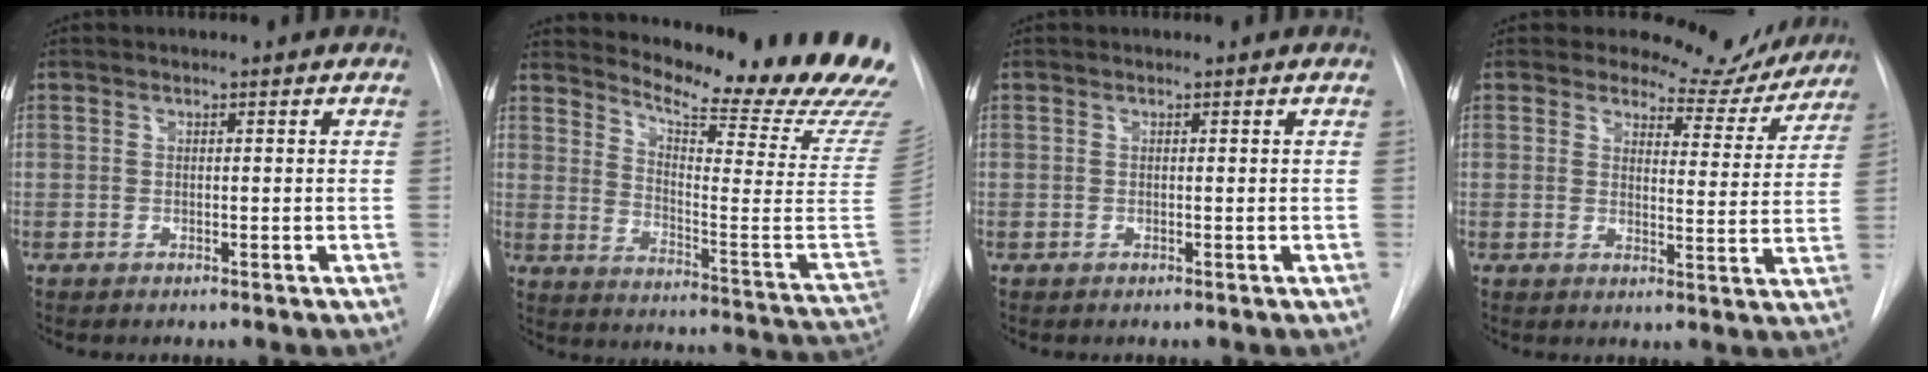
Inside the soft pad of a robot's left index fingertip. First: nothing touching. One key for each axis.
{"total": 26.6, "fx": 24.0, "fy": 0.7, "fz": 11.3, "tx": -0.177, "ty": -0.144, "tz": 0.298}
{"total": 0.0}
{"total": 9.5, "fx": 8.9, "fy": 3.2, "fz": 0.2, "tx": 0.020, "ty": -0.033, "tz": 0.089}